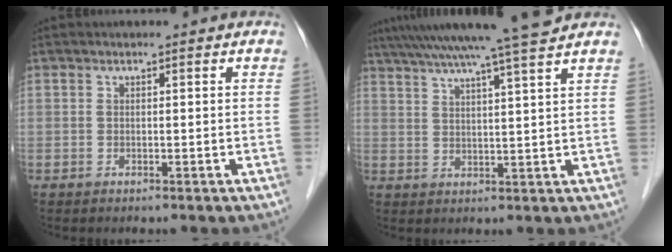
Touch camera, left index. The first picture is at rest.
{"total": 14.1, "force": [11.9, -1.7, 7.3], "torque": [-0.128, 0.007, 0.171]}